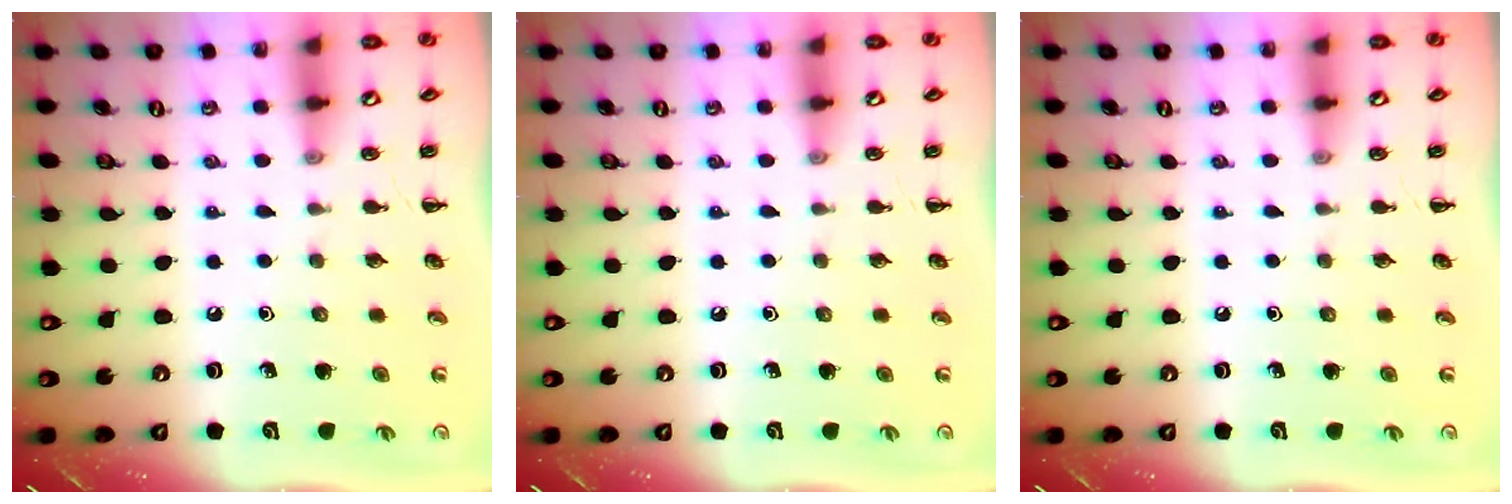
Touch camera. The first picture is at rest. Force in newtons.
{"total": 0.0}
{"total": 0.0}